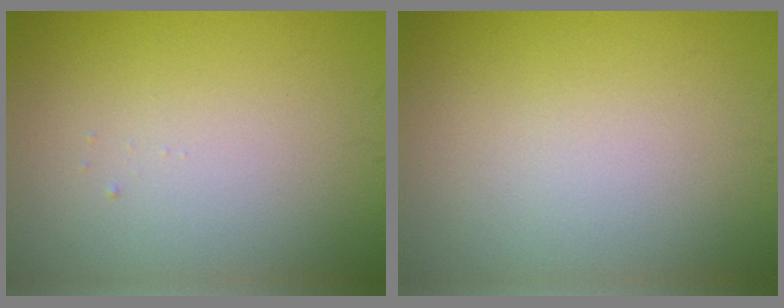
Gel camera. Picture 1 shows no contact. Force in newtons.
{"total": 0.0}